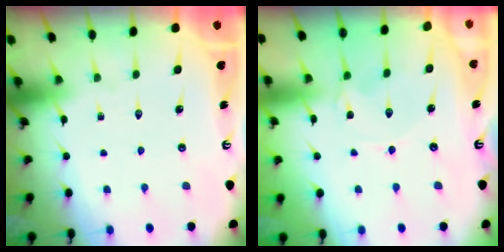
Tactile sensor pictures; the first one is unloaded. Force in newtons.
{"total": 0.7, "press": 0.6, "slide": 0.3}